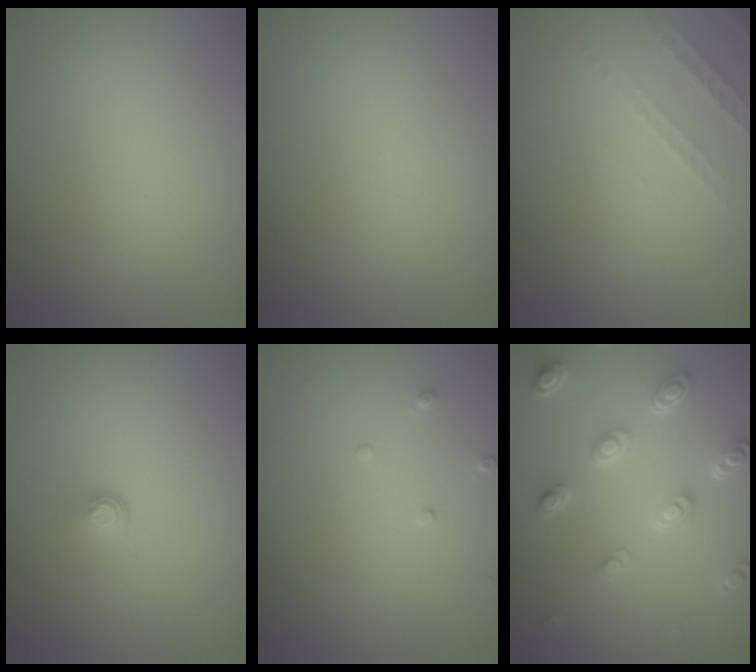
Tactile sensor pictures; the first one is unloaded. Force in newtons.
{"total": 0.0}
{"total": 1.5, "press": 1.4, "slide": 0.4}
{"total": 0.9, "press": 0.5, "slide": 0.7}
{"total": 0.8, "press": 0.8, "slide": 0.2}
{"total": 4.6, "press": 3.7, "slide": 2.8}